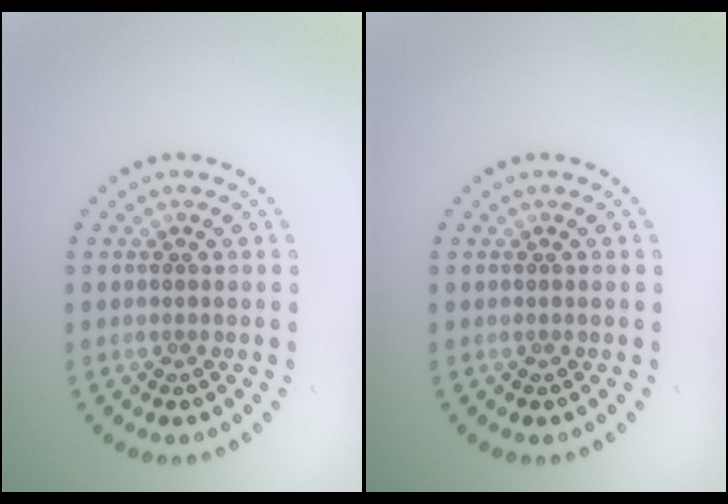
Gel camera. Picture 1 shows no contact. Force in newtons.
{"total": 0.0}